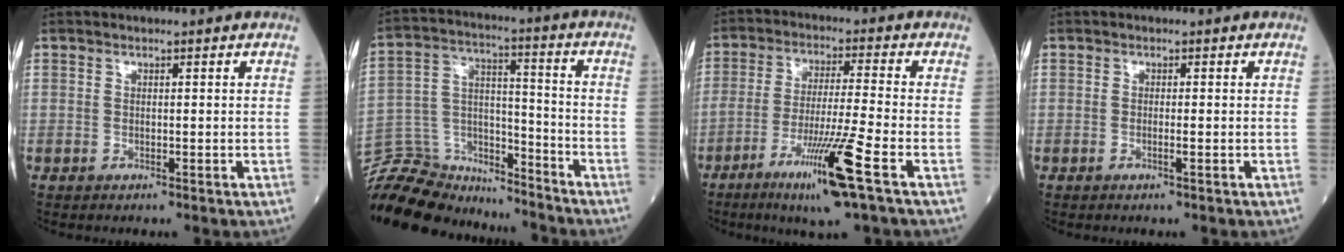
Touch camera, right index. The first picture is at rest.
{"total": 17.6, "force": [-16.7, 4.7, 2.6], "torque": [-0.061, 0.052, -0.274]}
{"total": 11.8, "force": [-5.9, -1.1, 10.2], "torque": [-0.193, -0.026, -0.107]}
{"total": 1.0, "force": [-0.4, -0.1, 1.0], "torque": [-0.021, -0.001, -0.006]}